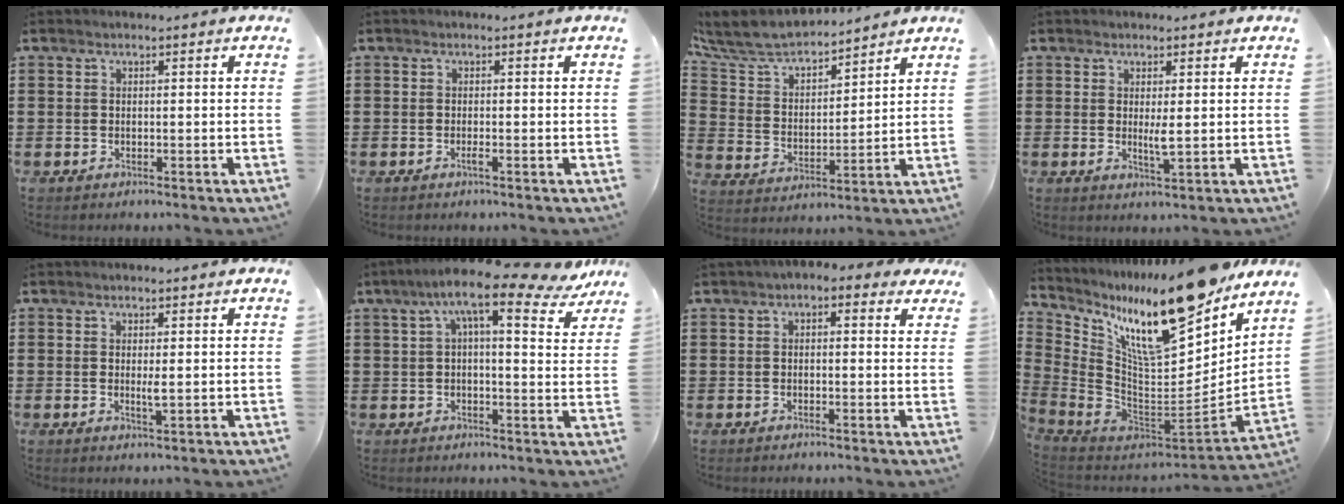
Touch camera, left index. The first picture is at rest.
{"total": 0.7, "force": [-0.3, -0.1, 0.7], "torque": [-0.013, -0.003, -0.005]}
{"total": 7.3, "force": [6.7, 1.9, 2.2], "torque": [-0.080, -0.037, 0.116]}
{"total": 2.7, "force": [0.5, 0.4, 2.7], "torque": [-0.044, -0.007, 0.007]}
{"total": 1.8, "force": [0.2, 0.3, 1.8], "torque": [-0.035, -0.004, 0.004]}
{"total": 10.7, "force": [7.3, 1.8, 7.7], "torque": [-0.145, -0.025, 0.121]}
{"total": 1.7, "force": [0.5, 1.4, 0.9], "torque": [-0.024, 0.010, 0.006]}
{"total": 18.3, "force": [13.2, 4.1, 12.1], "torque": [-0.208, -0.102, 0.213]}